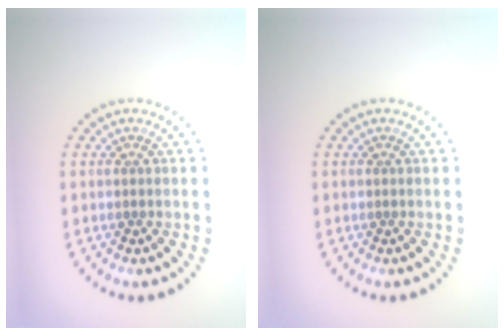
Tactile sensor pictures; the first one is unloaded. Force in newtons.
{"total": 0.0}